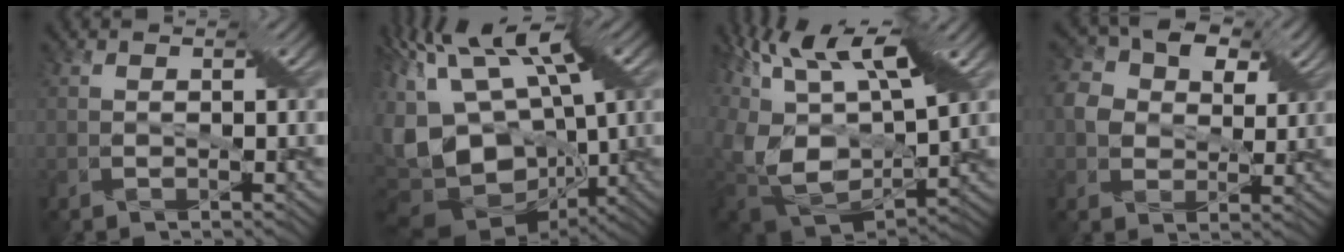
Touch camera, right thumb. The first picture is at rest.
{"total": 16.9, "force": [-0.8, 10.1, 13.5], "torque": [-0.263, -0.005, 0.013]}
{"total": 16.7, "force": [4.7, 8.3, 13.7], "torque": [-0.252, 0.040, 0.127]}
{"total": 7.6, "force": [2.6, 5.9, 3.9], "torque": [-0.089, 0.003, 0.034]}